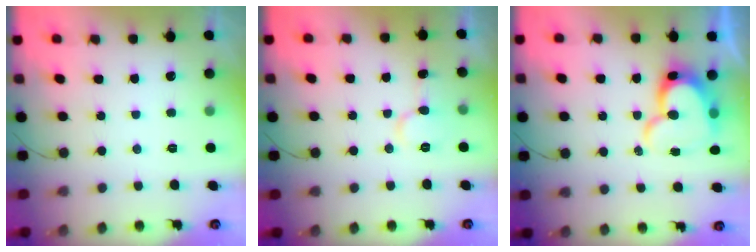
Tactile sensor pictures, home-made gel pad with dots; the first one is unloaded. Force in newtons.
{"total": 6.9, "press": 6.8, "slide": 0.7}
{"total": 14.8, "press": 14.7, "slide": 1.4}